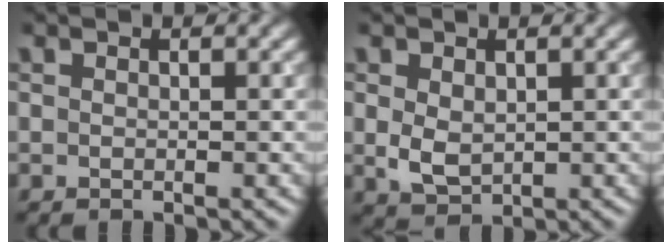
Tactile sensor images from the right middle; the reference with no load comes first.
{"total": 2.7, "force": [0.3, 1.9, 1.8], "torque": [-0.040, -0.003, 0.011]}